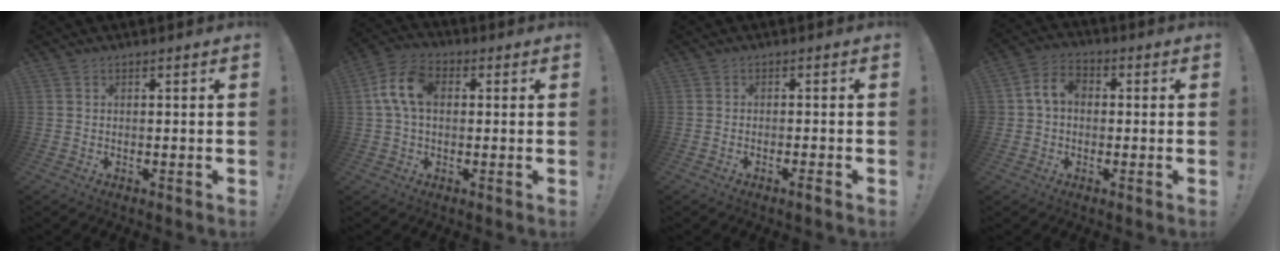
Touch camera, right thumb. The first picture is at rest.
{"total": 10.6, "force": [1.7, 6.9, 7.9], "torque": [-0.155, 0.019, 0.036]}
{"total": 2.2, "force": [-1.7, 0.0, 1.4], "torque": [-0.026, 0.006, -0.030]}
{"total": 7.3, "force": [0.4, 5.7, 4.6], "torque": [-0.092, 0.021, 0.011]}